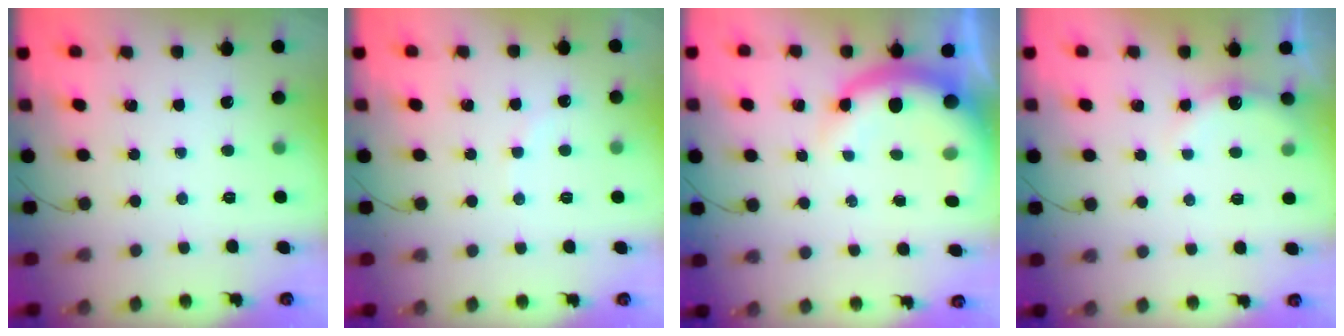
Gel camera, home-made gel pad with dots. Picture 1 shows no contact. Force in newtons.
{"total": 3.9, "press": 3.8, "slide": 0.6}
{"total": 11.0, "press": 10.8, "slide": 2.1}
{"total": 6.7, "press": 6.5, "slide": 1.4}